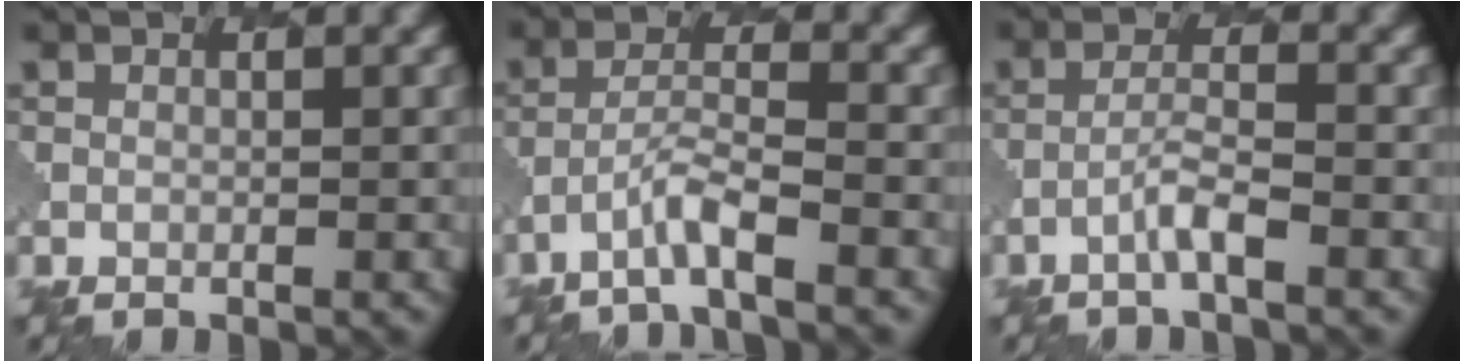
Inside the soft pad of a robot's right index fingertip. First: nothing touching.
{"total": 2.9, "force": [-2.0, 0.2, 2.1], "torque": [-0.044, 0.008, -0.045]}
{"total": 2.0, "force": [-1.1, 0.1, 1.6], "torque": [-0.035, 0.009, -0.027]}